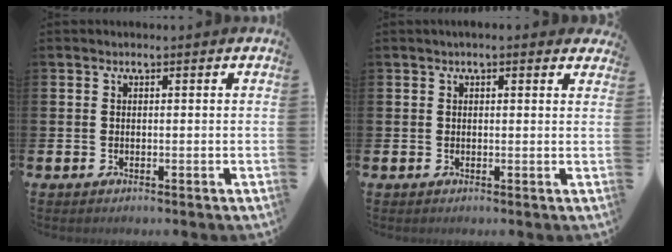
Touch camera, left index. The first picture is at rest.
{"total": 1.2, "force": [1.0, 0.3, 0.6], "torque": [-0.011, 0.005, 0.018]}